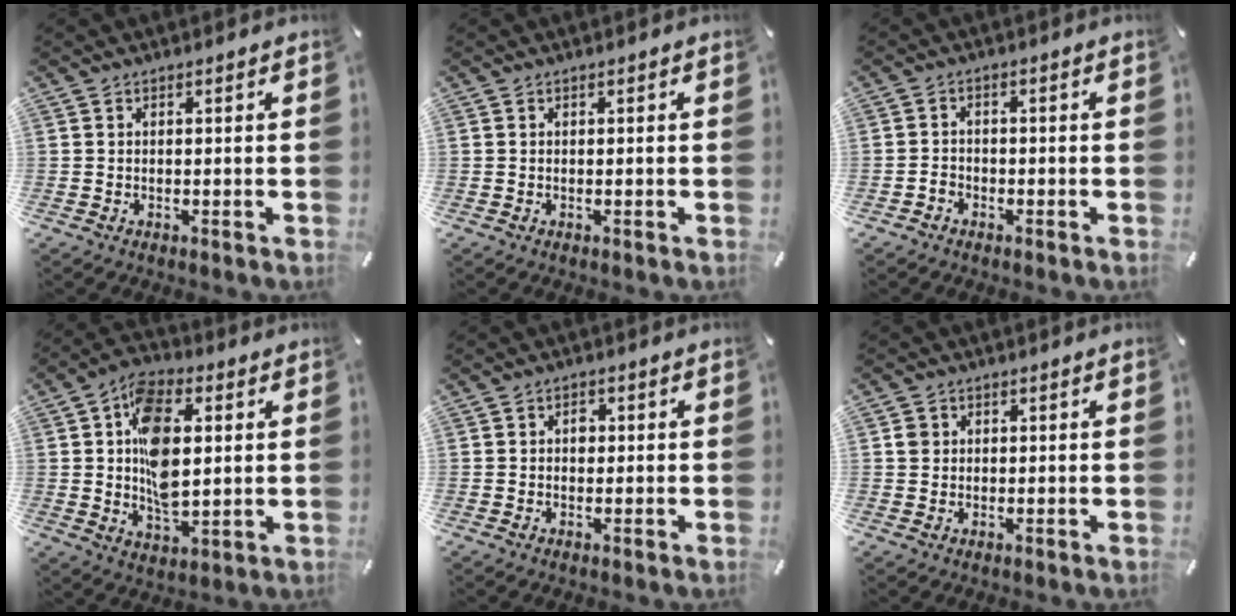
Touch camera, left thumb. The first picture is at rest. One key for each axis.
{"total": 0.0}
{"total": 2.0, "fx": -1.3, "fy": 1.3, "fz": 0.7, "tx": -0.012, "ty": 0.008, "tz": -0.028}
{"total": 13.7, "fx": 2.1, "fy": 8.5, "fz": 10.6, "tx": -0.181, "ty": 0.002, "tz": 0.037}
{"total": 2.0, "fx": 0.1, "fy": 1.6, "fz": 1.3, "tx": -0.004, "ty": -0.004, "tz": -0.005}
{"total": 2.1, "fx": 0.4, "fy": 2.0, "fz": 0.5, "tx": -0.003, "ty": 0.002, "tz": 0.003}